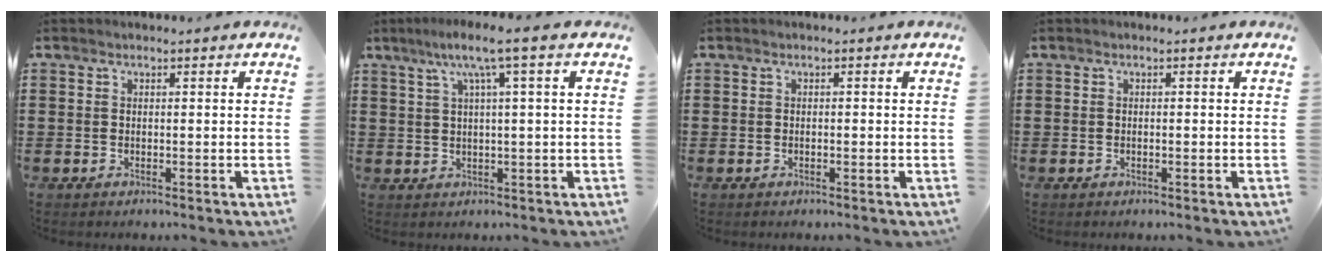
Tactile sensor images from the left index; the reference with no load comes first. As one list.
[{"total": 5.5, "force": [1.8, -0.3, 5.1], "torque": [-0.106, 0.001, 0.023]}, {"total": 0.0}, {"total": 0.0}]